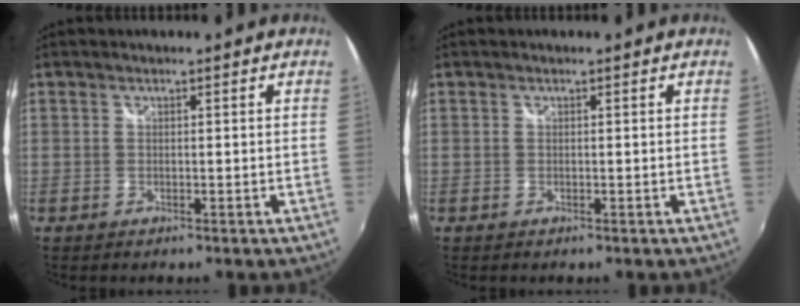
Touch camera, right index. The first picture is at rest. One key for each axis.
{"total": 0.0}